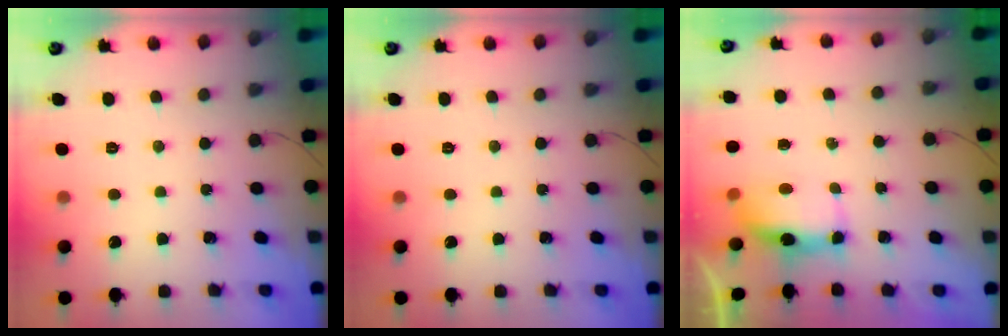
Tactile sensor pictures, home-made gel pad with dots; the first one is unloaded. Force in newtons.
{"total": 0.0}
{"total": 6.4, "press": 6.3, "slide": 0.7}